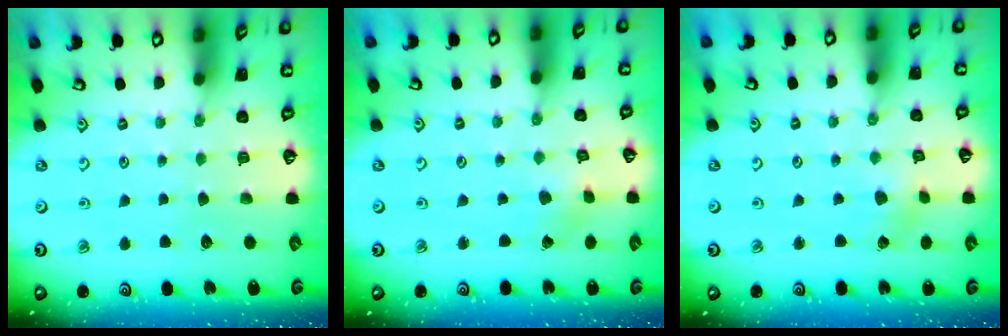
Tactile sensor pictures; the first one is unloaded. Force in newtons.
{"total": 0.7, "press": 0.7, "slide": 0.1}
{"total": 2.5, "press": 2.4, "slide": 0.6}